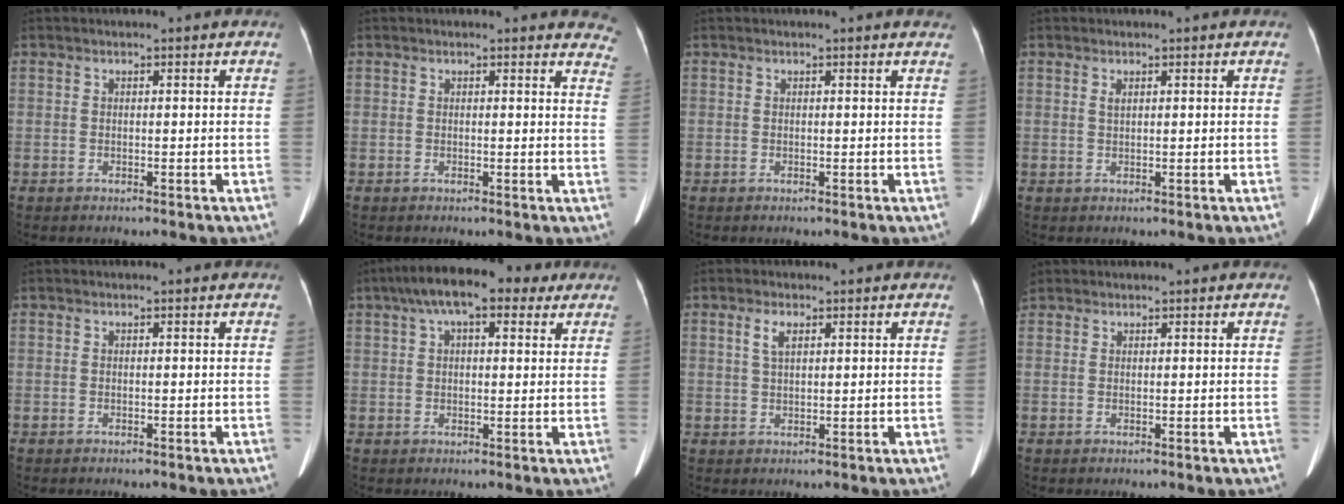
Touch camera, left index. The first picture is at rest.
{"total": 7.4, "force": [7.0, 2.0, 1.1], "torque": [0.028, -0.022, 0.036]}
{"total": 2.2, "force": [2.1, 0.2, 0.5], "torque": [-0.010, -0.002, 0.007]}
{"total": 0.8, "force": [0.4, 0.2, 0.6], "torque": [-0.015, 0.004, 0.009]}
{"total": 0.0}
{"total": 11.7, "force": [7.1, 4.4, 8.2], "torque": [-0.137, 0.053, 0.110]}
{"total": 2.5, "force": [1.3, 0.8, 2.0], "torque": [-0.045, 0.006, 0.028]}
{"total": 1.2, "force": [1.0, 0.6, 0.1], "torque": [-0.010, 0.009, 0.021]}